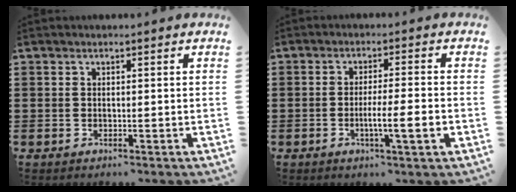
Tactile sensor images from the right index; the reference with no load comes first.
{"total": 5.7, "force": [-1.7, 0.3, 5.4], "torque": [-0.089, -0.008, -0.029]}